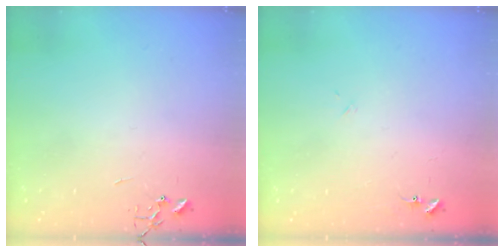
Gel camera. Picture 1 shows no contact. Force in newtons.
{"total": 7.8, "press": 7.8, "slide": 0.6}